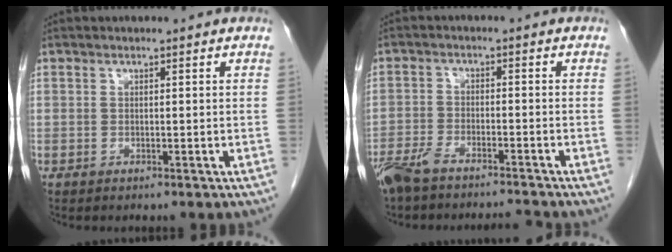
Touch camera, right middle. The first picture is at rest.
{"total": 7.5, "force": [-6.9, 0.7, 3.0], "torque": [-0.056, -0.006, -0.120]}